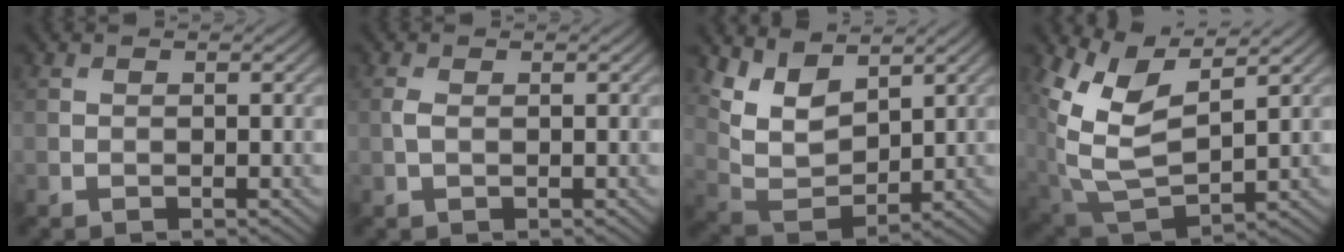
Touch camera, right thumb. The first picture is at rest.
{"total": 1.2, "force": [0.1, 0.6, 1.1], "torque": [-0.031, 0.001, 0.001]}
{"total": 7.5, "force": [4.5, 3.8, 4.6], "torque": [-0.106, -0.010, 0.089]}
{"total": 10.1, "force": [5.1, 4.8, 7.4], "torque": [-0.191, -0.008, 0.112]}